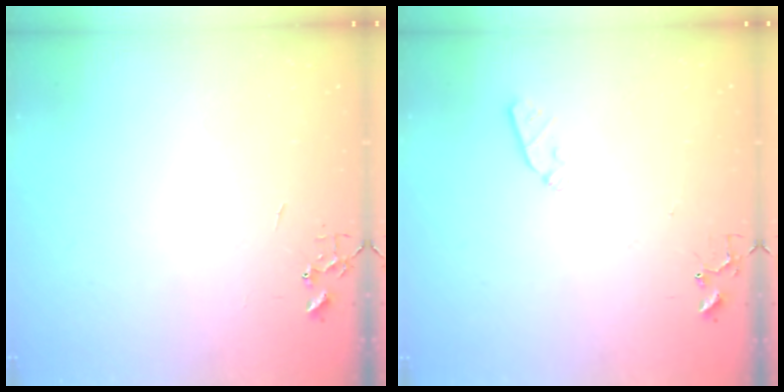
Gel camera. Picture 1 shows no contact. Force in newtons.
{"total": 5.2, "press": 5.1, "slide": 0.7}